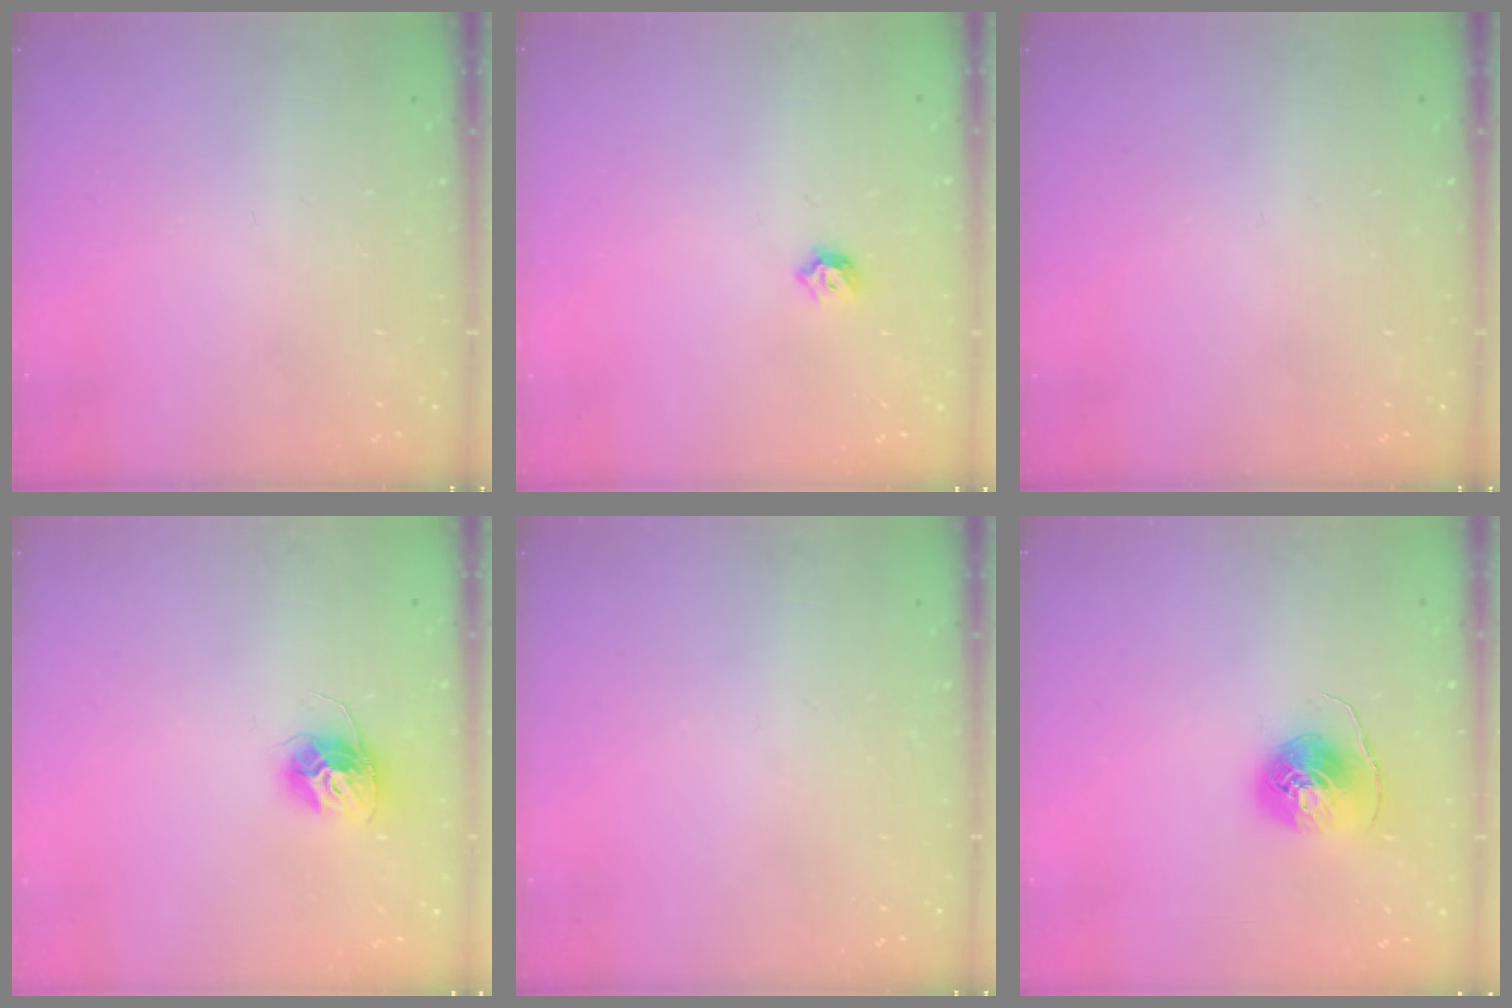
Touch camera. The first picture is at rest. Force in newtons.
{"total": 6.1, "press": 6.0, "slide": 1.1}
{"total": 0.0}
{"total": 11.4, "press": 11.4, "slide": 0.9}
{"total": 0.7, "press": 0.7, "slide": 0.1}
{"total": 8.1, "press": 8.1, "slide": 0.4}